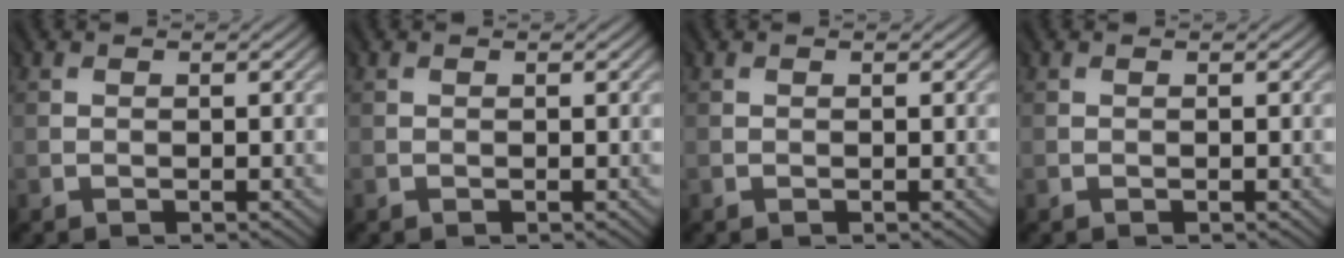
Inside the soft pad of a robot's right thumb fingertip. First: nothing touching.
{"total": 0.0}
{"total": 0.0}
{"total": 0.0}